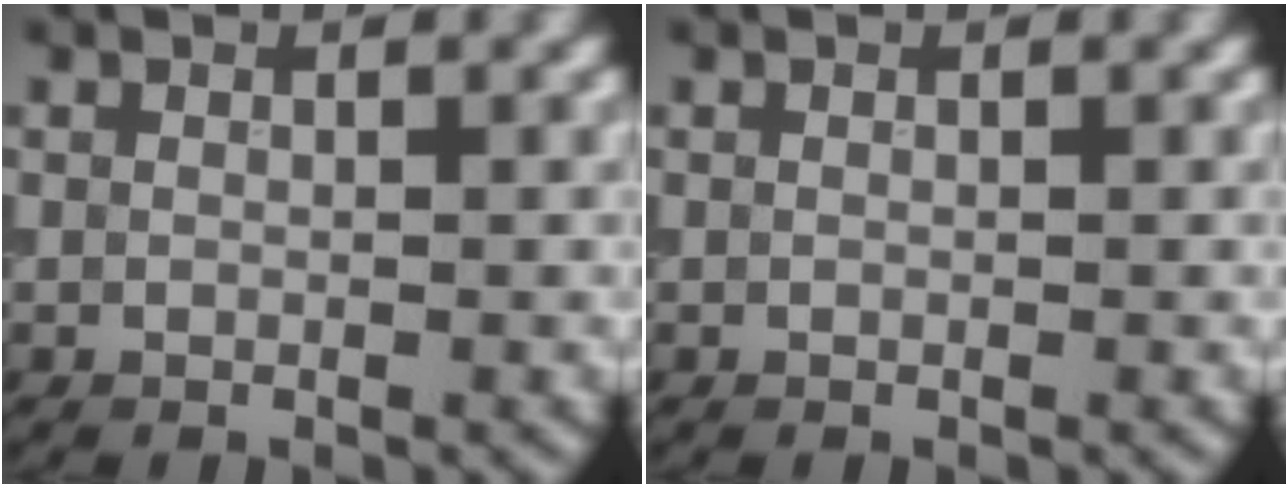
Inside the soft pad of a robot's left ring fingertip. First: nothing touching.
{"total": 0.0}